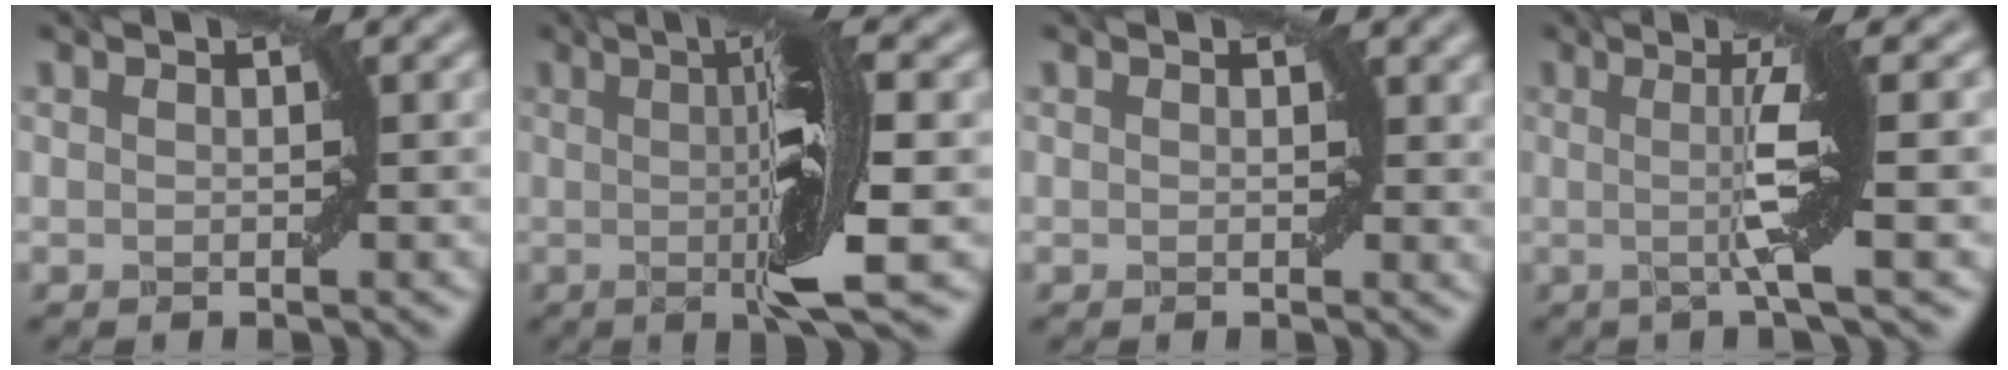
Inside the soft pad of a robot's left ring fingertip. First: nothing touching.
{"total": 8.0, "force": [0.2, 1.3, 7.9], "torque": [-0.121, -0.007, 0.003]}
{"total": 1.1, "force": [0.4, 0.7, 0.7], "torque": [-0.002, -0.004, 0.004]}
{"total": 5.4, "force": [0.1, 0.5, 5.4], "torque": [-0.090, -0.002, 0.000]}